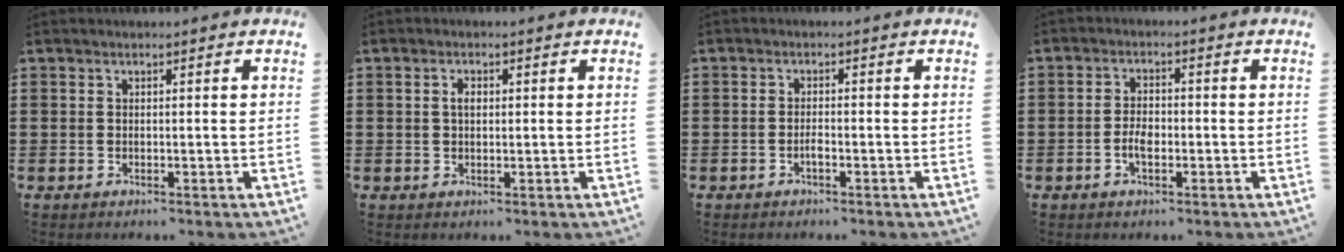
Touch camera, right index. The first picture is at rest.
{"total": 1.7, "force": [0.3, 1.0, 1.4], "torque": [-0.030, 0.007, 0.004]}
{"total": 1.3, "force": [-0.8, 0.2, 1.1], "torque": [-0.024, -0.006, -0.012]}
{"total": 3.2, "force": [-1.1, 1.4, 2.6], "torque": [-0.065, -0.005, -0.022]}